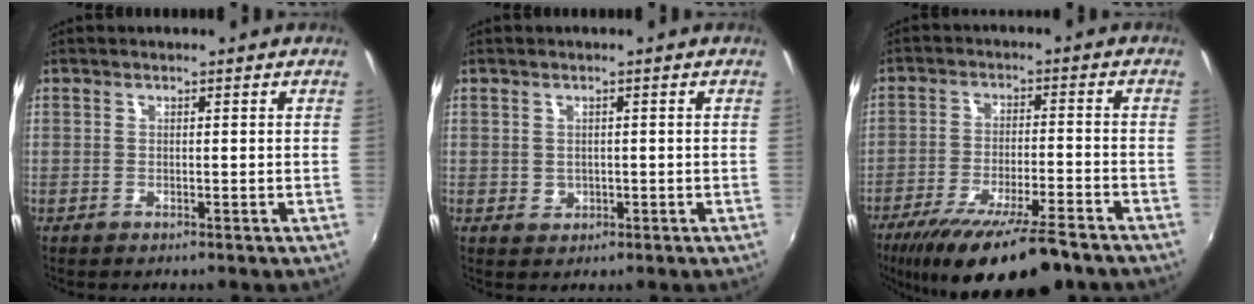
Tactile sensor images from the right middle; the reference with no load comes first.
{"total": 1.3, "force": [0.1, 1.2, 0.4], "torque": [-0.004, 0.002, 0.002]}
{"total": 17.1, "force": [-12.9, 3.0, 10.8], "torque": [-0.203, -0.045, -0.205]}